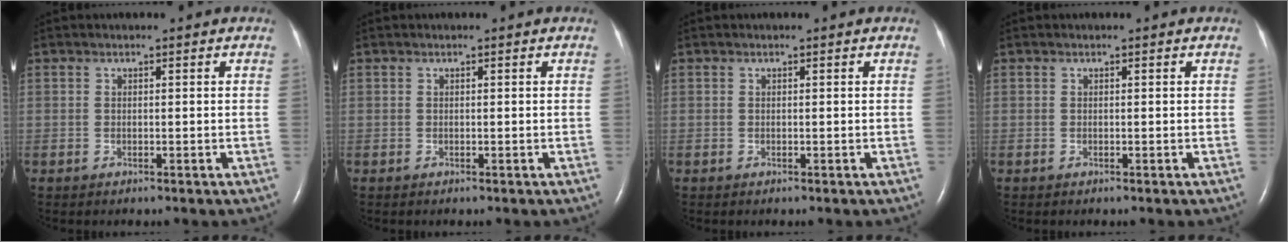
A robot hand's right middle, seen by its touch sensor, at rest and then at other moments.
{"total": 0.0}
{"total": 0.0}
{"total": 0.0}